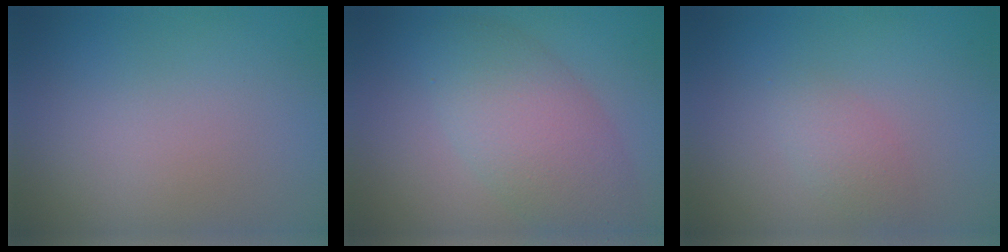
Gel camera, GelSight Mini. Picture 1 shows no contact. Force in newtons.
{"total": 4.3, "press": 4.3, "slide": 0.4}
{"total": 1.4, "press": 1.4, "slide": 0.1}